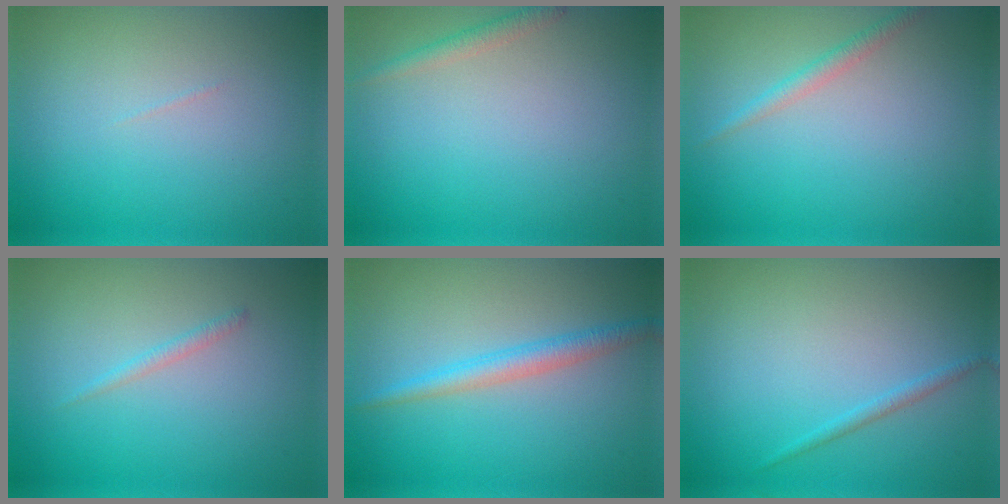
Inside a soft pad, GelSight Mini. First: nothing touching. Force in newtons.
{"total": 1.3, "press": 1.3, "slide": 0.1}
{"total": 1.4, "press": 1.4, "slide": 0.0}
{"total": 0.8, "press": 0.8, "slide": 0.0}
{"total": 2.4, "press": 2.4, "slide": 0.0}
{"total": 0.9, "press": 0.9, "slide": 0.1}